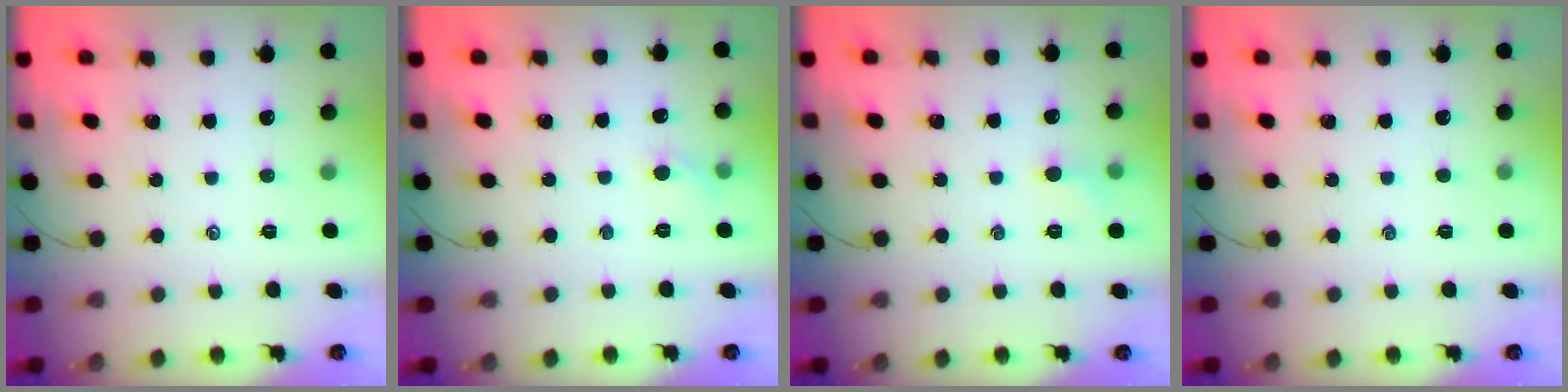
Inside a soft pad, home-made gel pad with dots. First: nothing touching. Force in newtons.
{"total": 3.6, "press": 3.4, "slide": 1.3}
{"total": 4.8, "press": 4.6, "slide": 1.5}
{"total": 0.0}